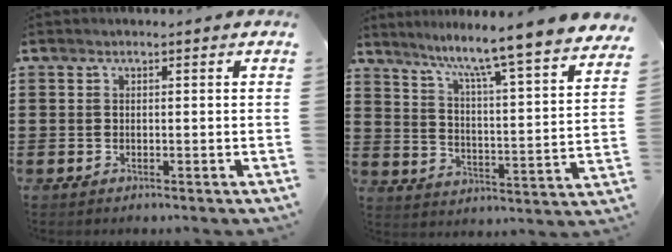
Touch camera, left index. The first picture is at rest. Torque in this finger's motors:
{"motor_torque": [2.14, 0.00, 0.90, 0.21]}